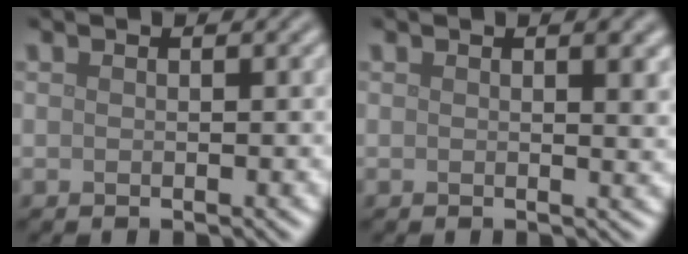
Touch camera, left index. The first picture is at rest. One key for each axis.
{"total": 2.2, "fx": 0.8, "fy": 0.7, "fz": 1.9, "tx": -0.015, "ty": 0.001, "tz": 0.011}